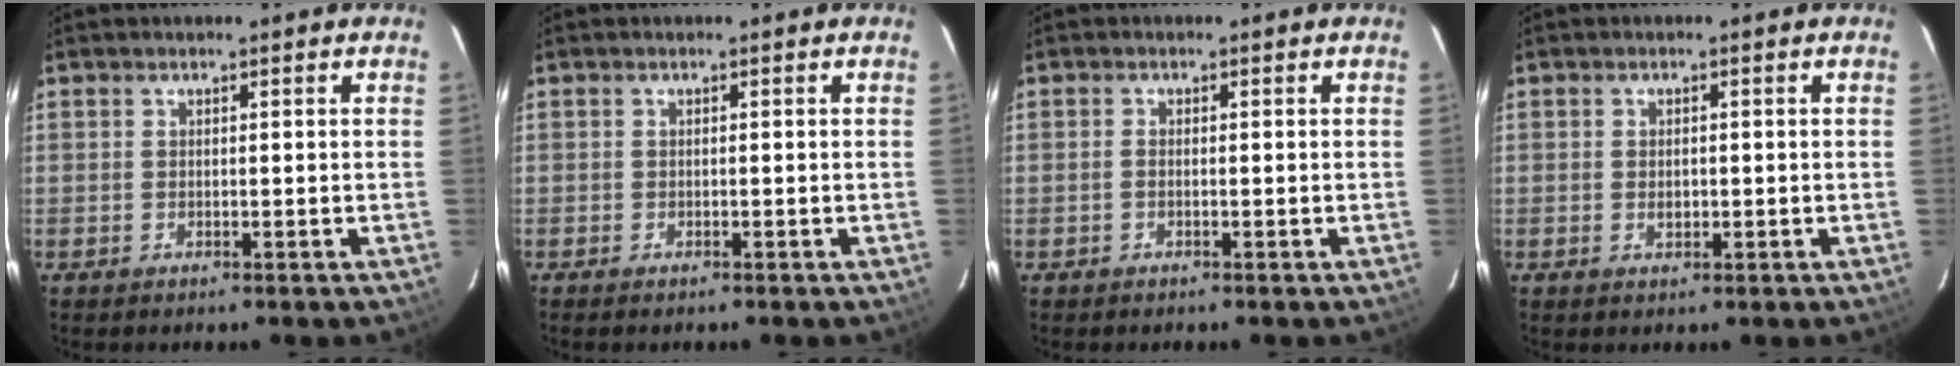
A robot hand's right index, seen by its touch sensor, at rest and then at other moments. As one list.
[{"total": 0.7, "force": [-0.6, 0.1, 0.3], "torque": [-0.007, -0.002, -0.011]}, {"total": 0.6, "force": [-0.3, 0.3, 0.4], "torque": [-0.009, 0.003, -0.007]}, {"total": 1.5, "force": [-0.2, 1.1, 1.0], "torque": [-0.018, 0.002, -0.003]}]